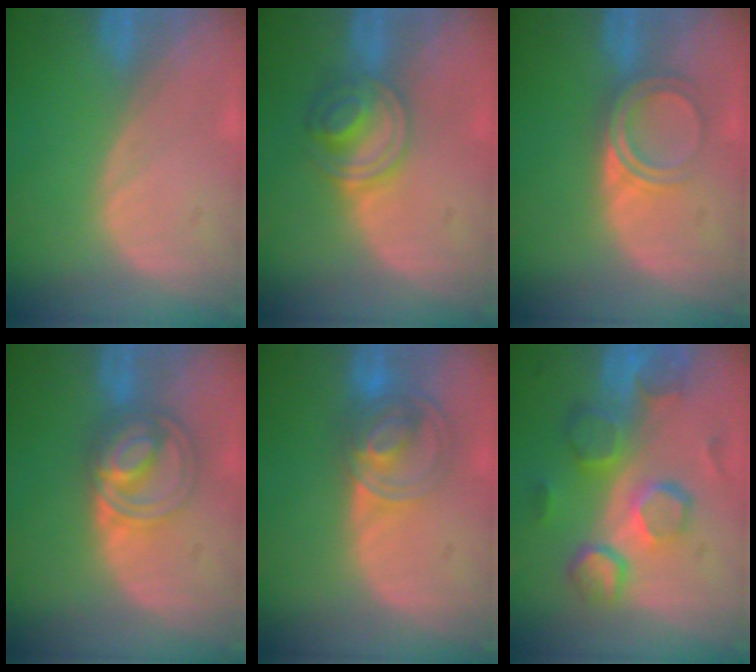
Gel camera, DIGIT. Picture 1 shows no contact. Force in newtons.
{"total": 5.6, "press": 5.5, "slide": 1.3}
{"total": 4.7, "press": 4.2, "slide": 2.2}
{"total": 6.4, "press": 6.4, "slide": 0.3}
{"total": 7.5, "press": 6.2, "slide": 4.1}
{"total": 10.6, "press": 9.2, "slide": 5.2}